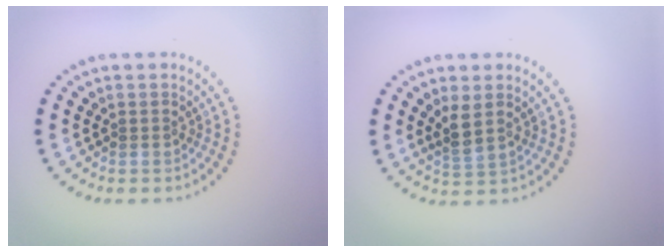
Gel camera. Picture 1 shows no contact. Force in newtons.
{"total": 2.0, "press": 1.6, "slide": 1.2}